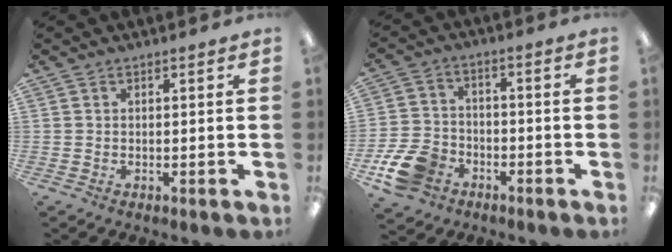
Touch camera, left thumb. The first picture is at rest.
{"total": 10.8, "force": [-5.9, 7.5, 5.1], "torque": [-0.110, 0.041, -0.105]}